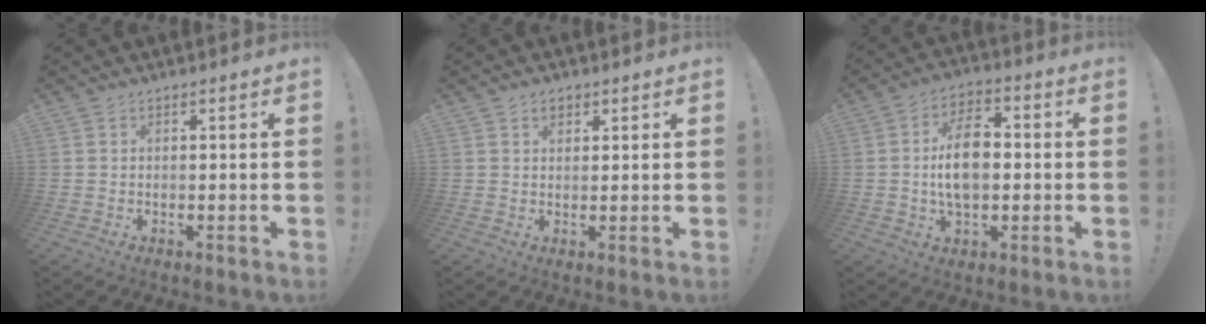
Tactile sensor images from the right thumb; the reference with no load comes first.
{"total": 2.6, "force": [1.5, 1.8, 1.1], "torque": [-0.004, -0.006, 0.022]}
{"total": 12.7, "force": [-0.1, 7.7, 10.1], "torque": [-0.170, 0.006, -0.004]}